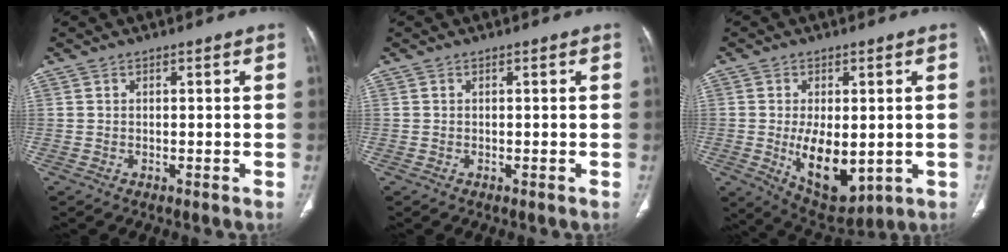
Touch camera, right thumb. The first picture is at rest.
{"total": 0.0}
{"total": 12.0, "force": [-1.5, 6.5, 10.0], "torque": [-0.136, -0.018, -0.002]}